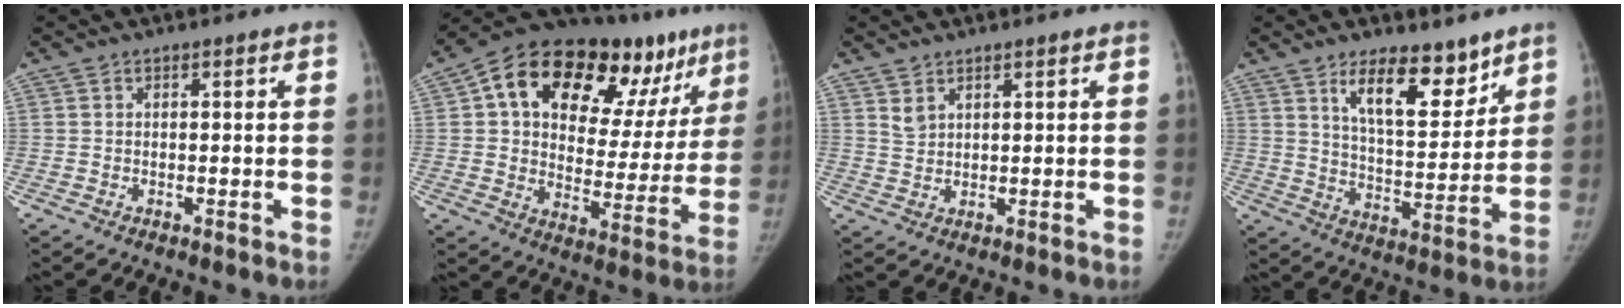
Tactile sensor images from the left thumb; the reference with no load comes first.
{"total": 28.4, "force": [14.6, 14.5, 19.5], "torque": [-0.239, 0.010, 0.222]}
{"total": 2.2, "force": [1.6, 1.1, 1.0], "torque": [-0.011, -0.010, 0.037]}
{"total": 13.4, "force": [8.8, 5.6, 8.4], "torque": [-0.098, -0.066, 0.150]}